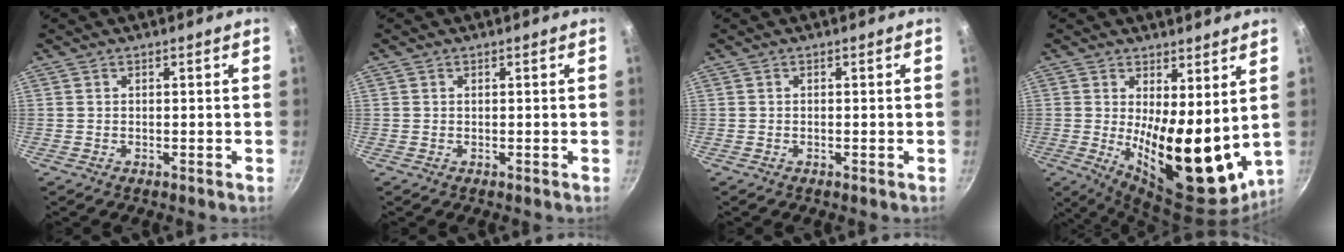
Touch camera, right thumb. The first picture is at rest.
{"total": 0.0}
{"total": 0.0}
{"total": 18.4, "force": [1.4, 7.8, 16.6], "torque": [-0.202, -0.043, 0.037]}